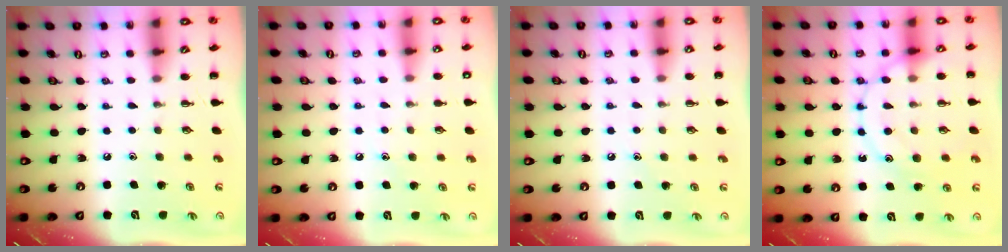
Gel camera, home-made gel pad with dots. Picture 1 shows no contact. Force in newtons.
{"total": 5.4, "press": 5.2, "slide": 1.4}
{"total": 5.8, "press": 5.6, "slide": 1.7}
{"total": 12.6, "press": 12.6, "slide": 0.9}